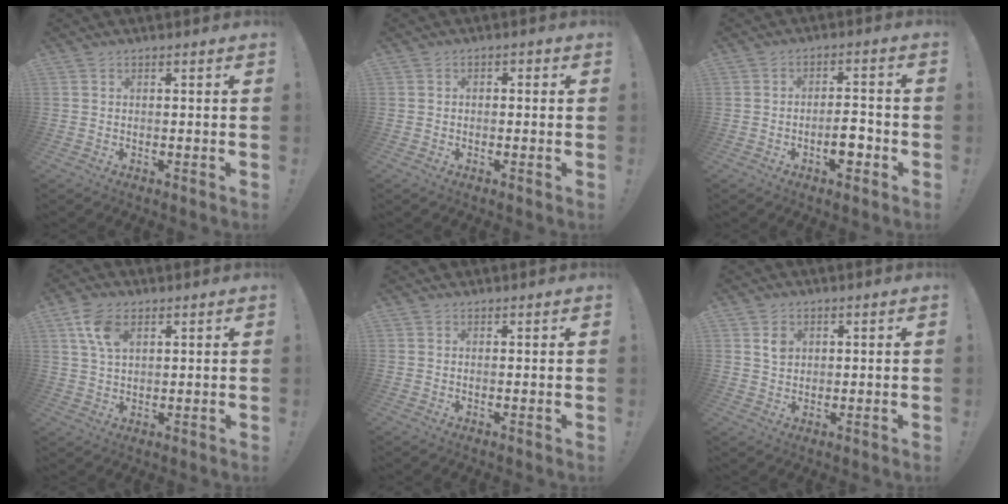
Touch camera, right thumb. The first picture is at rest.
{"total": 1.5, "force": [-1.0, 1.0, 0.5], "torque": [-0.008, 0.007, -0.020]}
{"total": 6.6, "force": [-2.9, 3.2, 5.0], "torque": [-0.057, 0.016, -0.049]}
{"total": 8.0, "force": [3.9, 4.3, 5.5], "torque": [-0.104, -0.011, 0.072]}
{"total": 0.9, "force": [0.9, 0.1, -0.1], "torque": [0.016, -0.007, 0.015]}
{"total": 3.4, "force": [1.5, 2.6, 1.6], "torque": [-0.007, -0.008, 0.023]}